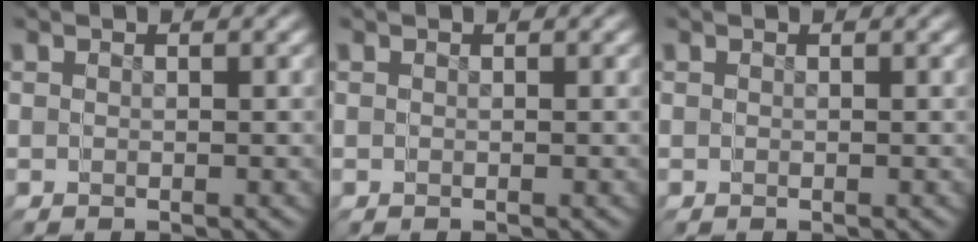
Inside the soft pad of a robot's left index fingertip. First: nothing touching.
{"total": 0.0}
{"total": 0.0}